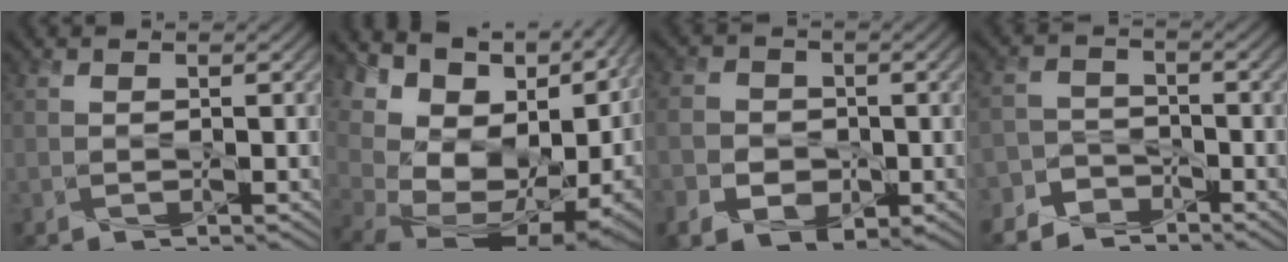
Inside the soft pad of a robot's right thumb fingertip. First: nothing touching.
{"total": 19.1, "force": [3.2, 12.8, 13.7], "torque": [-0.222, -0.004, 0.105]}
{"total": 5.1, "force": [-2.1, 4.2, 1.9], "torque": [-0.042, -0.014, -0.054]}
{"total": 4.5, "force": [-3.8, 2.3, -0.2], "torque": [0.010, -0.001, -0.084]}